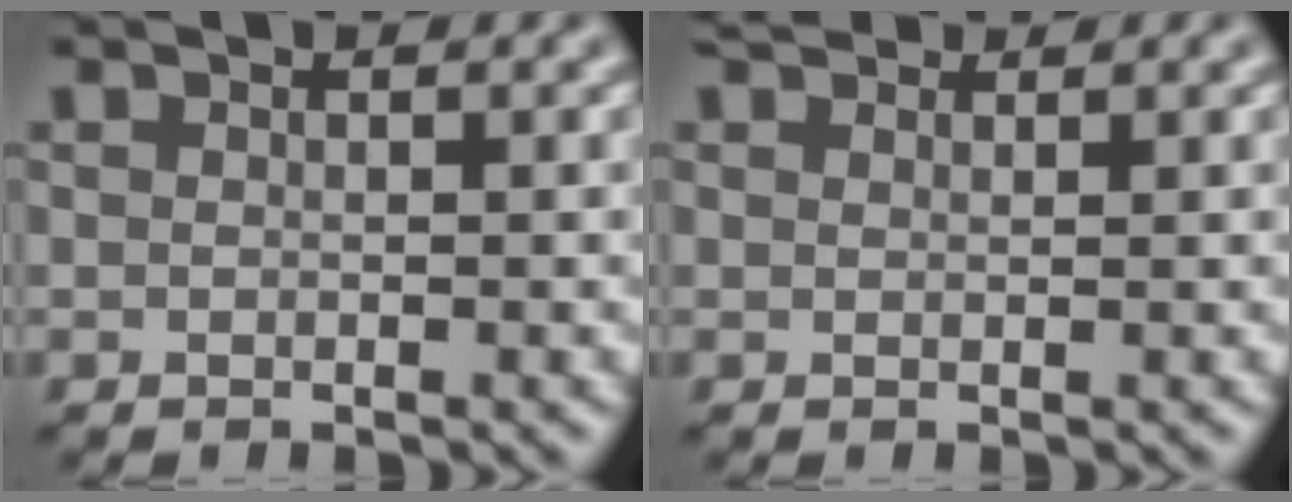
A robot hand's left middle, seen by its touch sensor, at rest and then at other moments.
{"total": 1.8, "force": [1.7, 0.3, 0.6], "torque": [-0.015, 0.003, 0.025]}